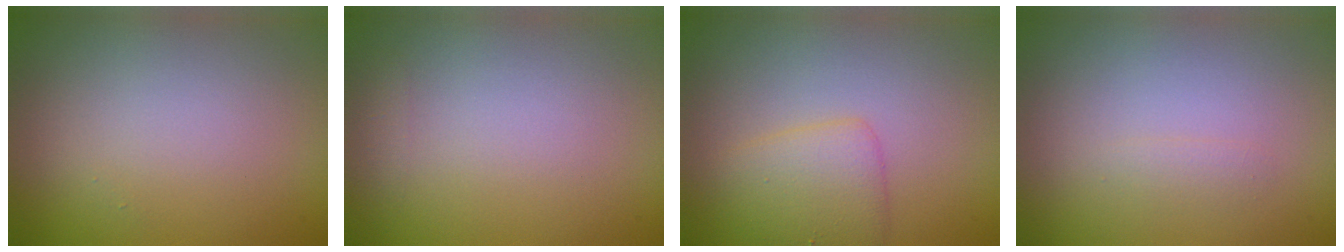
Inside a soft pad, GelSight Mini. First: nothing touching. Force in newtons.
{"total": 0.7, "press": 0.7, "slide": 0.1}
{"total": 2.9, "press": 2.9, "slide": 0.0}
{"total": 0.7, "press": 0.7, "slide": 0.0}